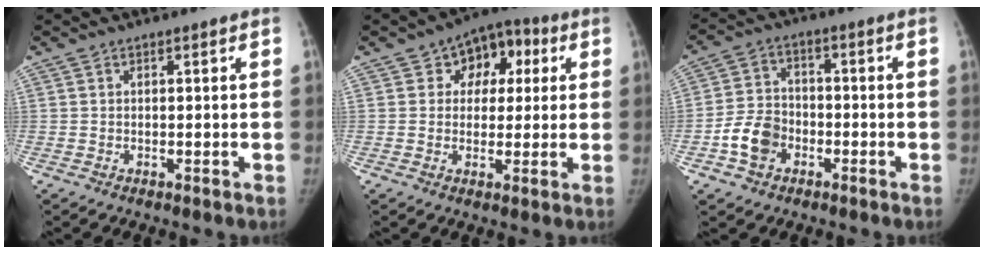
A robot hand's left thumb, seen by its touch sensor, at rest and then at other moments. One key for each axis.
{"total": 9.1, "fx": 2.8, "fy": 7.1, "fz": 5.0, "tx": -0.011, "ty": 0.009, "tz": 0.030}
{"total": 7.9, "fx": -3.2, "fy": 6.0, "fz": 3.8, "tx": -0.058, "ty": 0.025, "tz": -0.061}